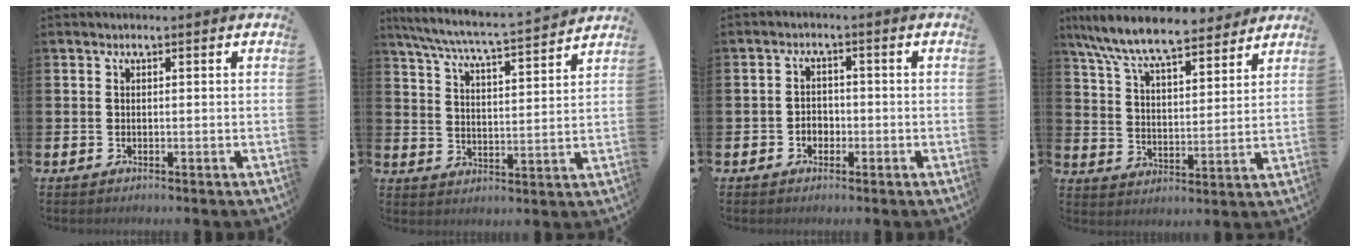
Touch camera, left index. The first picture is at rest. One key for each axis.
{"total": 6.6, "fx": 6.2, "fy": -0.1, "fz": 2.1, "tx": -0.068, "ty": -0.048, "tz": 0.106}
{"total": 2.1, "fx": -0.9, "fy": 1.8, "fz": 0.8, "tx": -0.015, "ty": 0.003, "tz": -0.020}
{"total": 9.2, "fx": 8.4, "fy": 1.5, "fz": 3.4, "tx": -0.106, "ty": -0.045, "tz": 0.149}